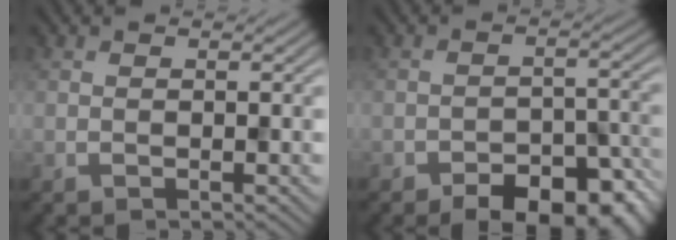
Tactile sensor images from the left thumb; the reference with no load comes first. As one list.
[{"total": 10.9, "force": [-7.8, 4.9, 5.7], "torque": [-0.072, -0.010, -0.101]}]